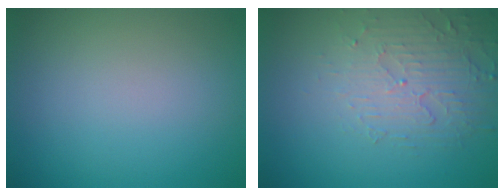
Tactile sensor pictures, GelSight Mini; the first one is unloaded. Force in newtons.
{"total": 3.8, "press": 3.4, "slide": 1.8}